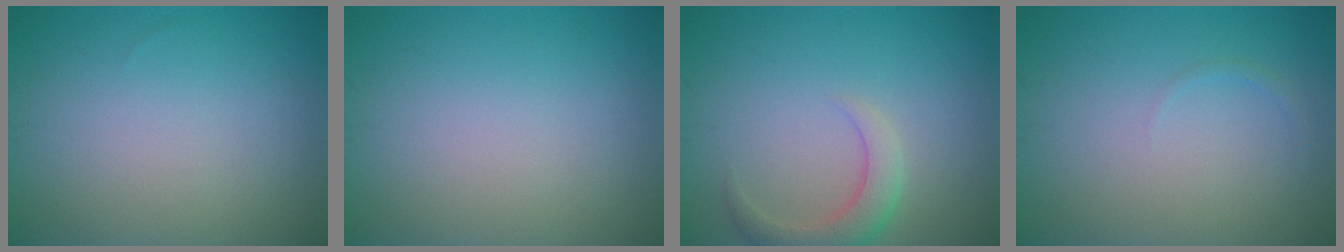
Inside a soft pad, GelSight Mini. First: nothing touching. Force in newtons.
{"total": 0.0}
{"total": 3.0, "press": 3.0, "slide": 0.3}
{"total": 0.5, "press": 0.5, "slide": 0.1}